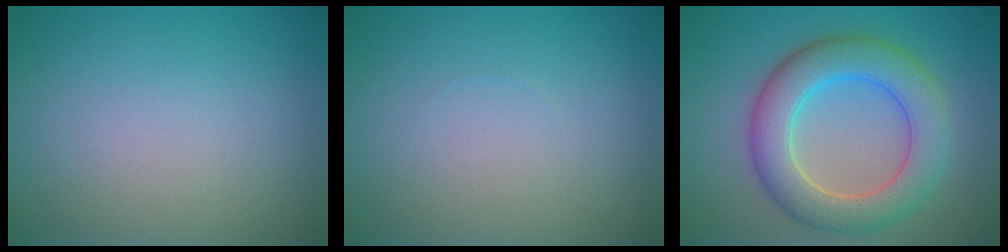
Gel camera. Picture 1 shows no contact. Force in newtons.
{"total": 0.0}
{"total": 7.2, "press": 7.1, "slide": 0.6}